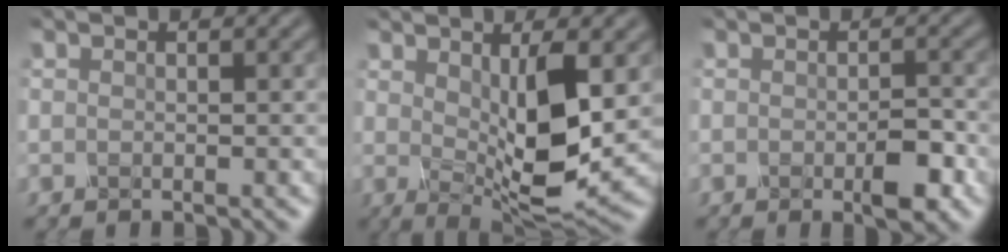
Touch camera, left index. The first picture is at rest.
{"total": 6.4, "force": [0.7, 1.9, 6.0], "torque": [-0.107, -0.012, 0.023]}
{"total": 3.0, "force": [-1.5, 0.8, 2.5], "torque": [-0.047, 0.000, -0.019]}